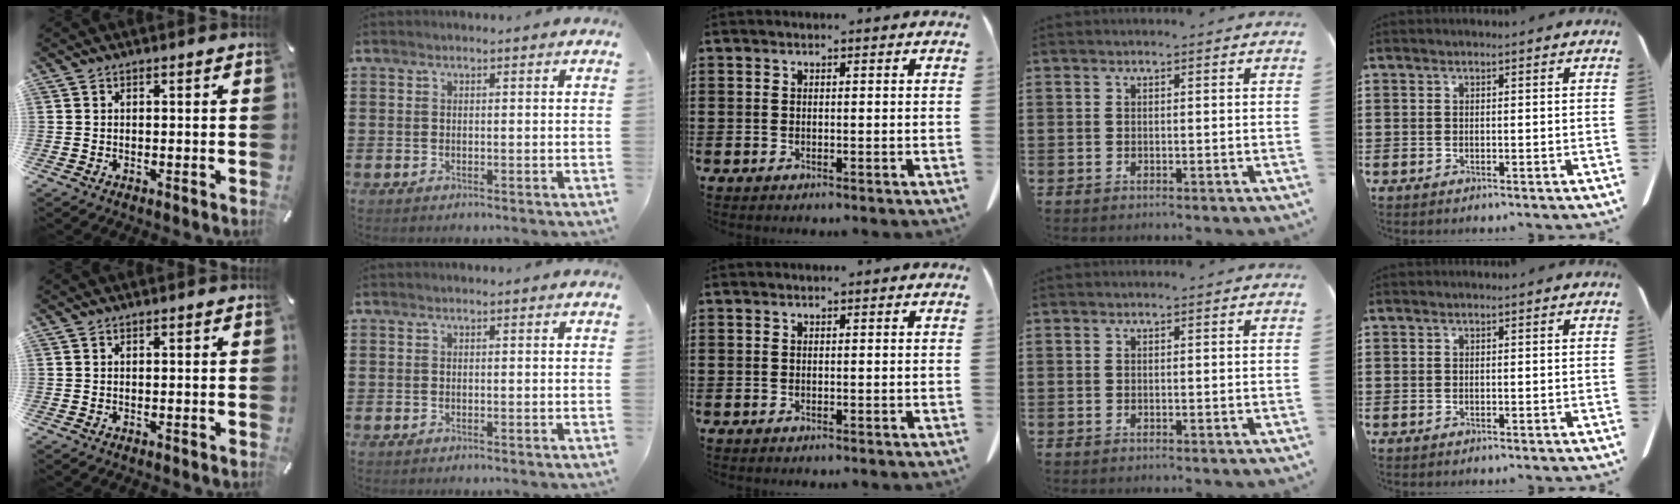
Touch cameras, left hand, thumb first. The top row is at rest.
{}